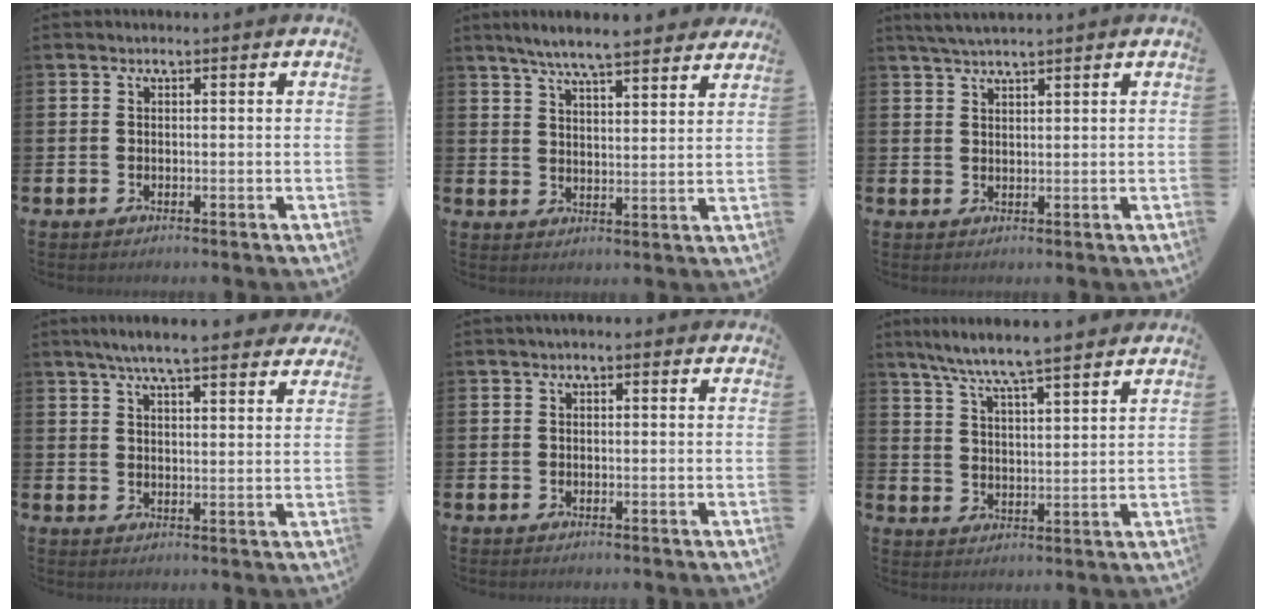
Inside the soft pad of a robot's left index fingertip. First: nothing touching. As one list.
[{"total": 6.8, "force": [6.3, 0.5, 2.3], "torque": [-0.054, -0.031, 0.111]}, {"total": 2.5, "force": [2.3, 0.1, 1.0], "torque": [-0.030, 0.001, 0.044]}, {"total": 6.2, "force": [5.7, 0.5, 2.4], "torque": [-0.053, -0.023, 0.099]}, {"total": 0.5, "force": [0.0, 0.3, 0.4], "torque": [-0.007, 0.005, -0.003]}, {"total": 7.1, "force": [6.8, -0.1, 2.3], "torque": [-0.073, -0.037, 0.120]}]